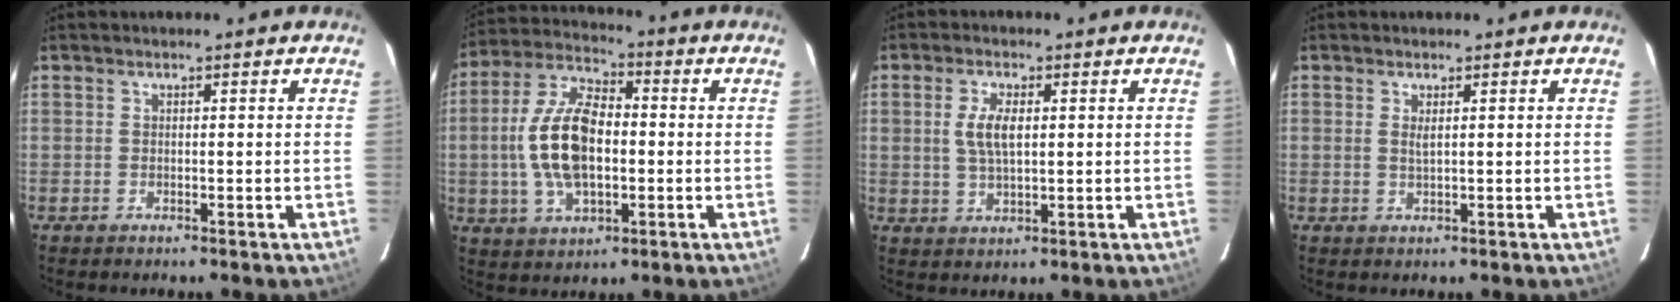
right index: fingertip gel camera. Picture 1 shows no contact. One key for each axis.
{"total": 14.5, "fx": -1.0, "fy": 7.6, "fz": 12.4, "tx": -0.257, "ty": 0.010, "tz": -0.018}
{"total": 5.1, "fx": 1.0, "fy": 2.2, "fz": 4.5, "tx": -0.087, "ty": 0.002, "tz": 0.020}
{"total": 1.2, "fx": 0.4, "fy": 0.2, "fz": 1.1, "tx": -0.021, "ty": -0.001, "tz": 0.007}